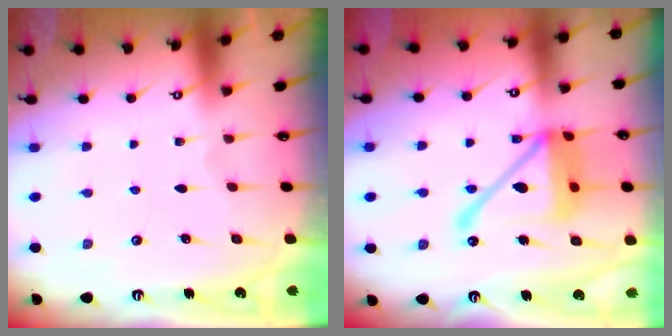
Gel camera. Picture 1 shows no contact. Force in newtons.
{"total": 18.5, "press": 18.4, "slide": 1.9}